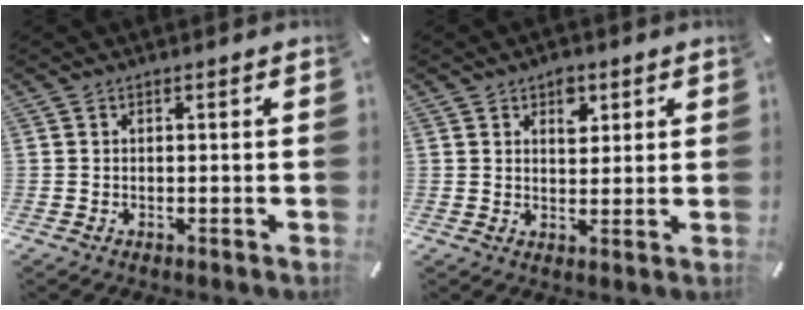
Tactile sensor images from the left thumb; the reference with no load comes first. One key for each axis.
{"total": 4.4, "fx": 2.2, "fy": 3.0, "fz": 2.3, "tx": -0.012, "ty": -0.011, "tz": 0.031}